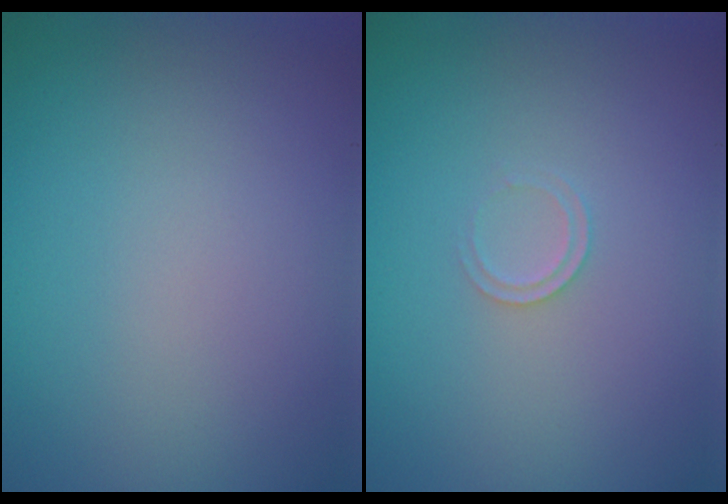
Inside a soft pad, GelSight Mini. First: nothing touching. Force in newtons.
{"total": 0.9, "press": 0.9, "slide": 0.1}